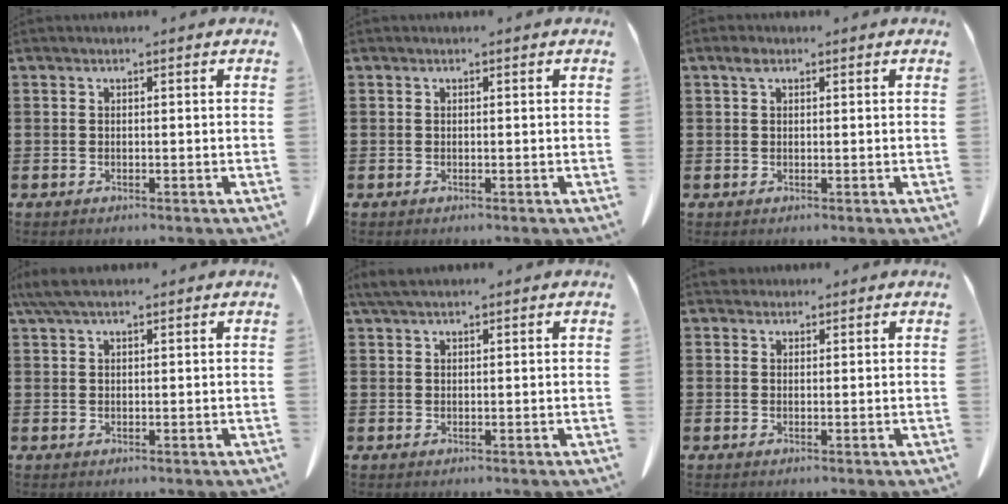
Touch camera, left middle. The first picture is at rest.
{"total": 0.0}
{"total": 1.4, "force": [0.6, 0.8, 1.0], "torque": [-0.023, 0.004, 0.012]}
{"total": 3.4, "force": [2.2, 0.7, 2.5], "torque": [-0.053, 0.002, 0.042]}
{"total": 2.4, "force": [1.8, 0.4, 1.5], "torque": [-0.035, 0.000, 0.036]}
{"total": 1.3, "force": [1.2, 0.6, 0.0], "torque": [0.003, -0.001, 0.023]}